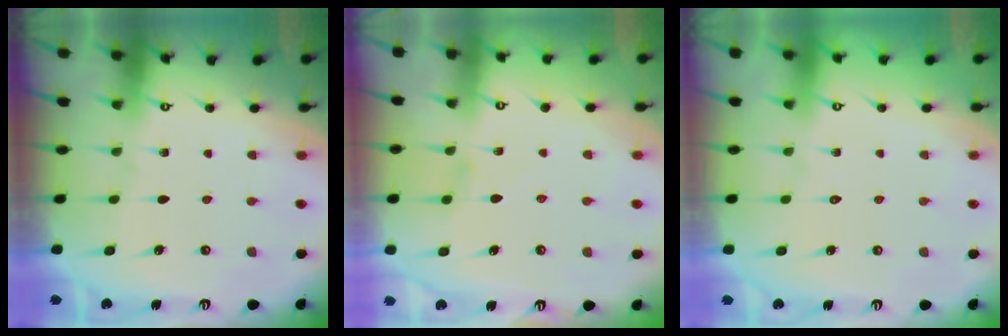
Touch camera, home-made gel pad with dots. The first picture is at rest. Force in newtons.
{"total": 1.4, "press": 1.3, "slide": 0.3}
{"total": 1.7, "press": 1.7, "slide": 0.1}